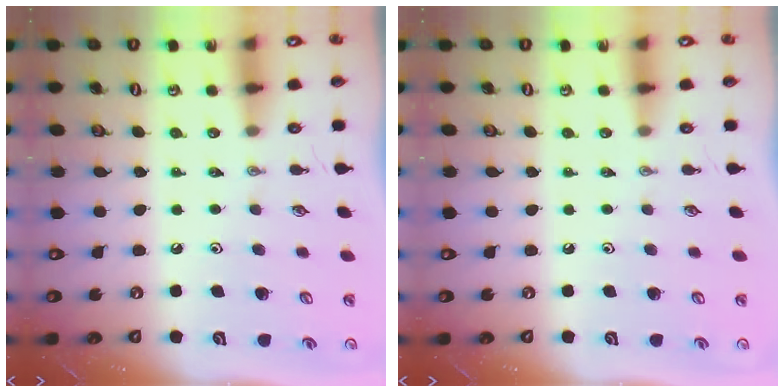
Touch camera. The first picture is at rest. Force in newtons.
{"total": 0.0}